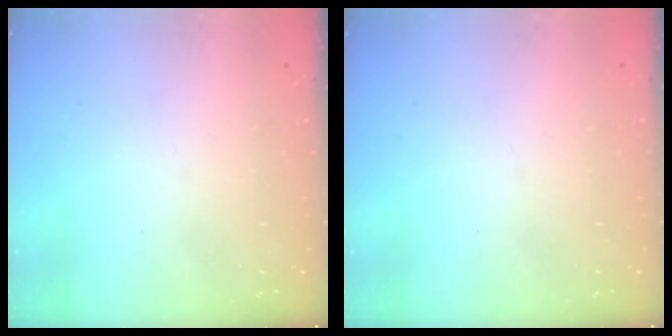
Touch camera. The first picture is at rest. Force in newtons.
{"total": 0.0}